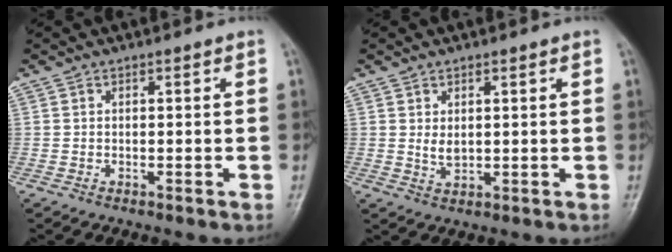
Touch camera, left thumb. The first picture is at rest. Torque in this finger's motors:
{"motor_torque": [0.07, 0.28, 0.53, -0.18, -0.02]}